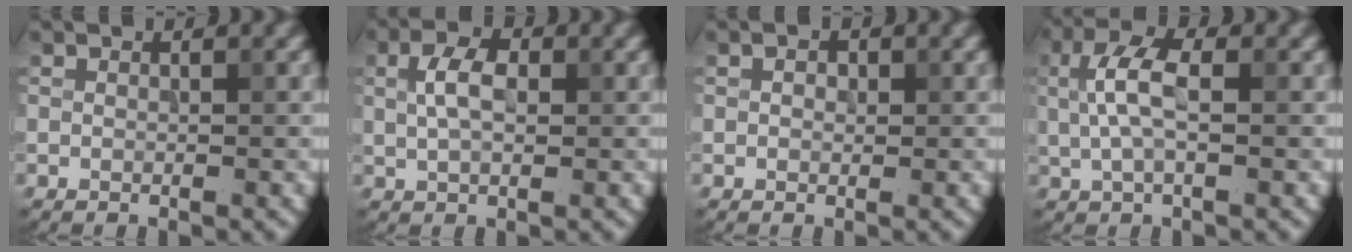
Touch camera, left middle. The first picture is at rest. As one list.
[{"total": 3.5, "force": [0.7, 2.0, 2.8], "torque": [-0.059, 0.005, 0.012]}, {"total": 0.8, "force": [0.2, 0.7, 0.5], "torque": [-0.010, 0.000, -0.001]}, {"total": 4.4, "force": [0.6, 2.0, 3.9], "torque": [-0.086, 0.008, 0.009]}]